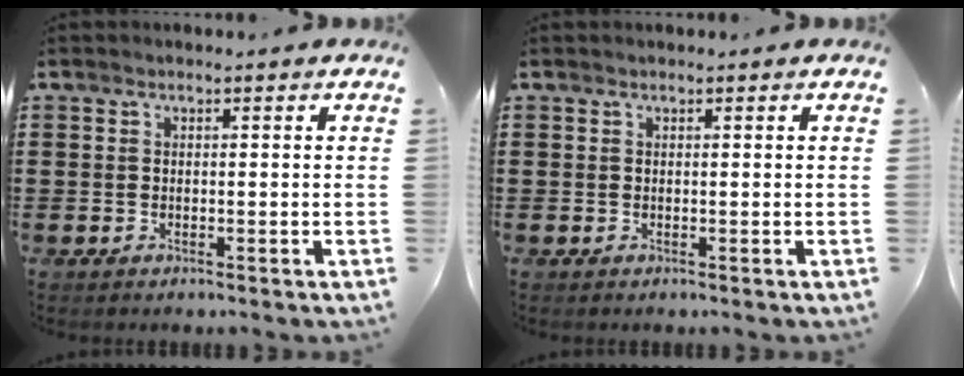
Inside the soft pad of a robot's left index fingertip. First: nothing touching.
{"total": 0.0}